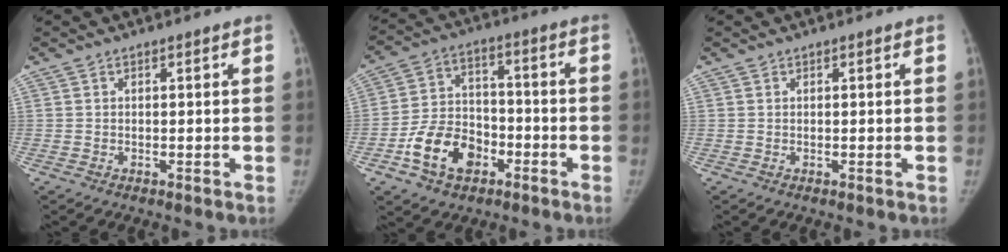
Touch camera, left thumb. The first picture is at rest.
{"total": 12.3, "force": [-5.7, 8.5, 6.9], "torque": [-0.100, 0.035, -0.101]}
{"total": 0.0}